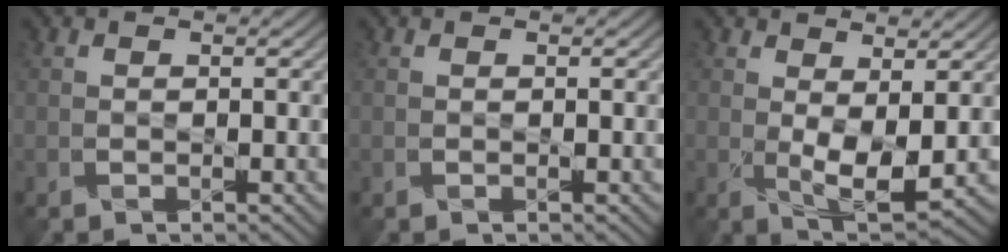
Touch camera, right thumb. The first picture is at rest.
{"total": 0.0}
{"total": 5.3, "force": [0.7, 2.6, 4.5], "torque": [-0.098, -0.011, 0.021]}